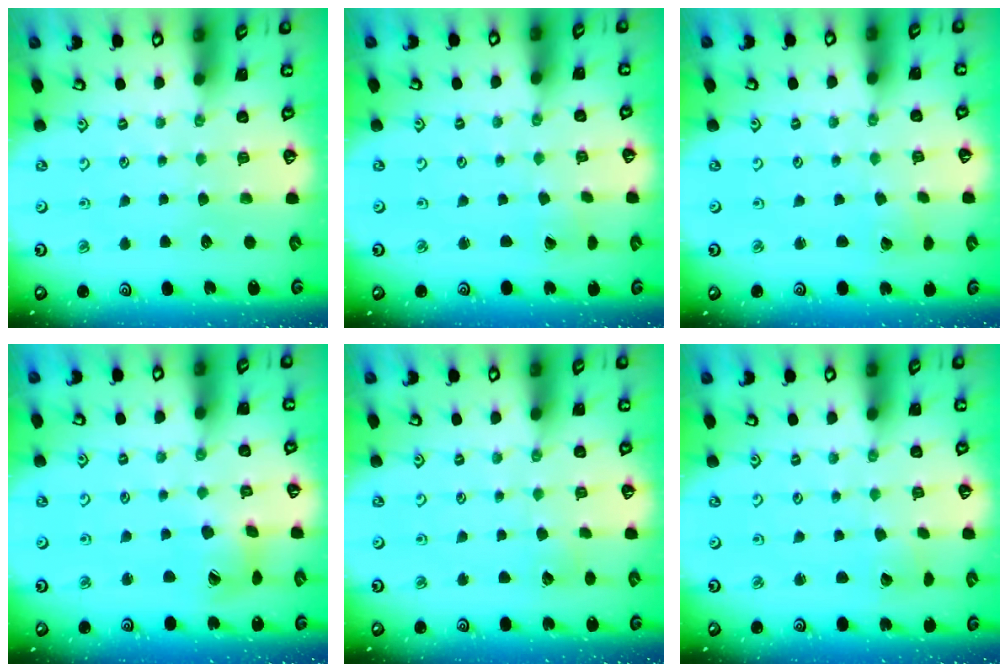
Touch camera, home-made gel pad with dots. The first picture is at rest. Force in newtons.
{"total": 1.2, "press": 1.2, "slide": 0.0}
{"total": 1.7, "press": 1.7, "slide": 0.1}
{"total": 7.7, "press": 7.6, "slide": 1.0}
{"total": 2.9, "press": 2.9, "slide": 0.3}
{"total": 1.7, "press": 1.7, "slide": 0.2}